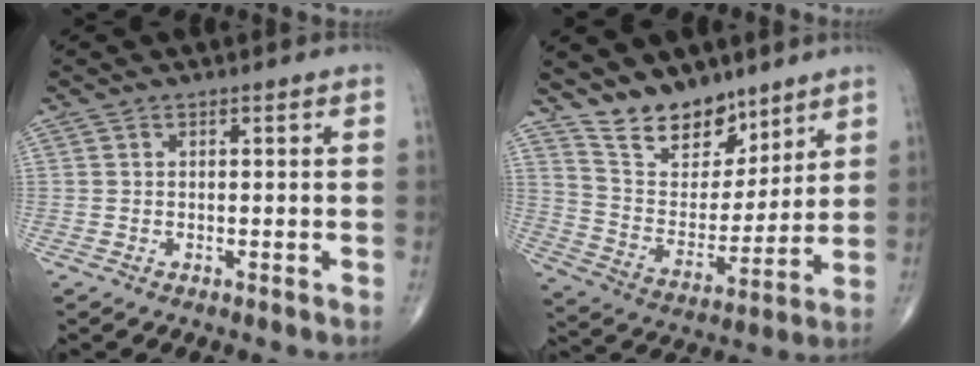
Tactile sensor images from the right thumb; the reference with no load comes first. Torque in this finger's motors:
{"motor_torque": [-1.34, 1.45, -0.21, 0.46, 0.19]}